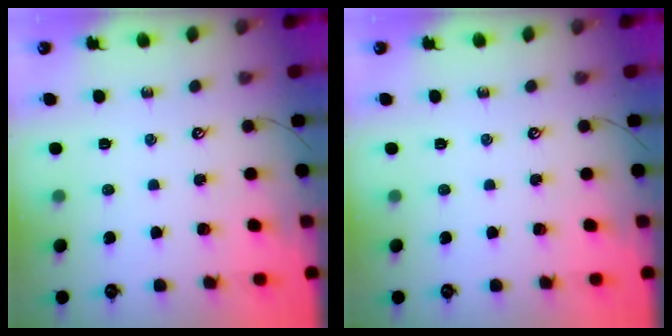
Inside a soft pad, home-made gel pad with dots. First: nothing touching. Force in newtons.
{"total": 0.0}